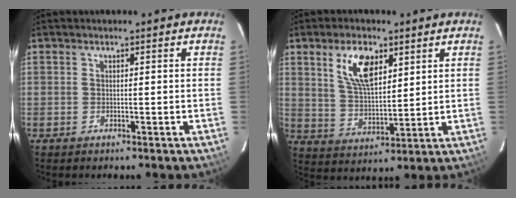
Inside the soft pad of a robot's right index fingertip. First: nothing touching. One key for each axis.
{"total": 9.8, "fx": 4.7, "fy": 4.6, "fz": 7.2, "tx": -0.136, "ty": 0.009, "tz": 0.097}